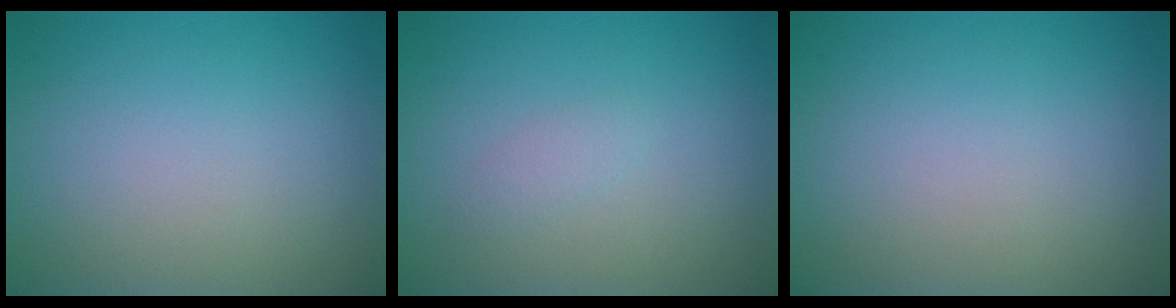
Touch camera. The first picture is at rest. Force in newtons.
{"total": 0.9, "press": 0.9, "slide": 0.0}
{"total": 0.0}